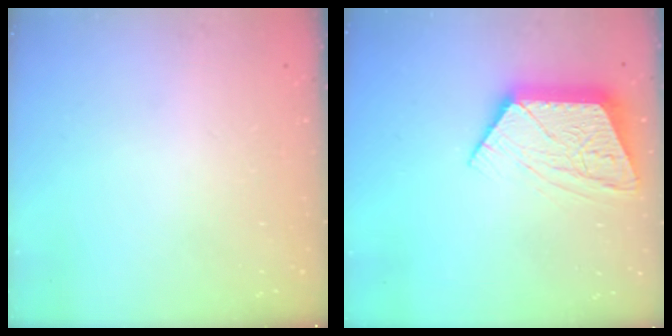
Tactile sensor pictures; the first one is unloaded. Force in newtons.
{"total": 13.9, "press": 13.9, "slide": 1.0}